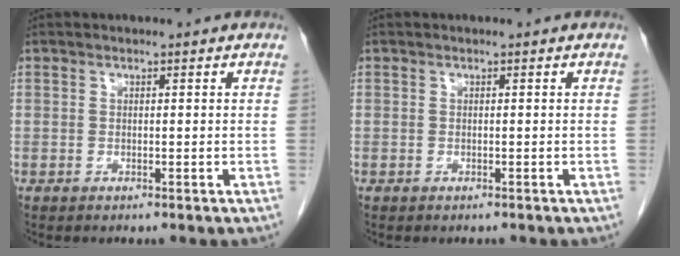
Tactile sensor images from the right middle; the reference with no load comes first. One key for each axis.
{"total": 0.0}